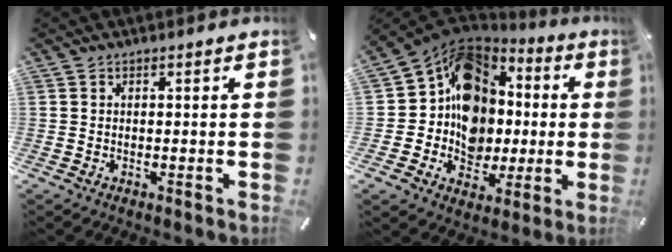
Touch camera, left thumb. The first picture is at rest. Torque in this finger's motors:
{"motor_torque": [1.10, 0.85, 1.31, 0.92, 0.23]}